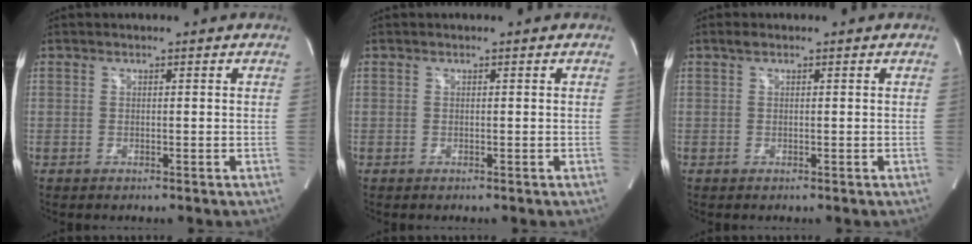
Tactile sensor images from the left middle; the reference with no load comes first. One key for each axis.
{"total": 0.0}
{"total": 0.8, "fx": 0.5, "fy": 0.3, "fz": 0.5, "tx": -0.016, "ty": 0.010, "tz": 0.010}